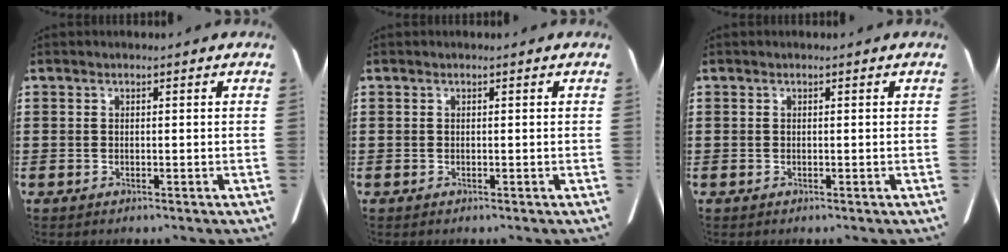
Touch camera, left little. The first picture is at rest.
{"total": 0.0}
{"total": 0.0}